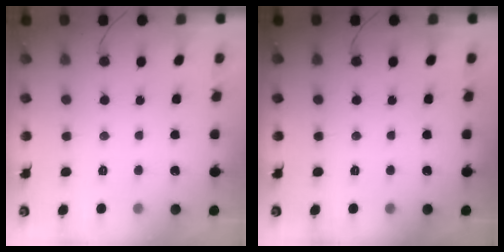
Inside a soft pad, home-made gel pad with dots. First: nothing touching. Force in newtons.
{"total": 0.0}